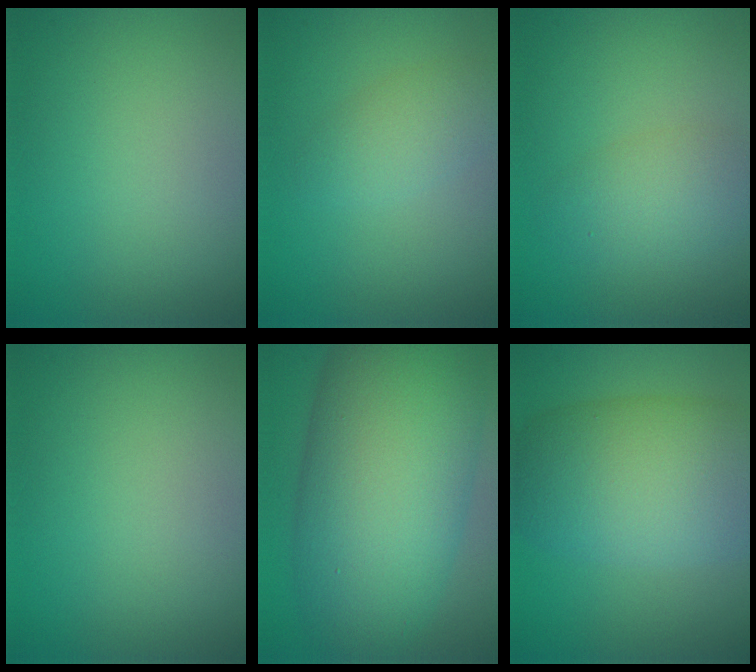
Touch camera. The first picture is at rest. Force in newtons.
{"total": 2.4, "press": 2.4, "slide": 0.1}
{"total": 3.4, "press": 3.4, "slide": 0.1}
{"total": 0.0}
{"total": 13.7, "press": 13.7, "slide": 0.5}
{"total": 9.2, "press": 9.1, "slide": 0.4}